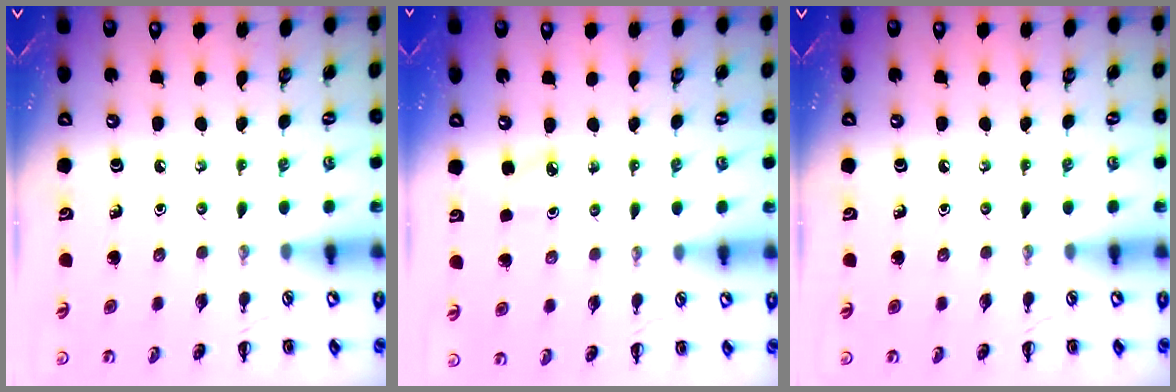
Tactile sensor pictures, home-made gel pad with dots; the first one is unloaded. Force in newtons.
{"total": 3.6, "press": 3.4, "slide": 1.3}
{"total": 0.0}